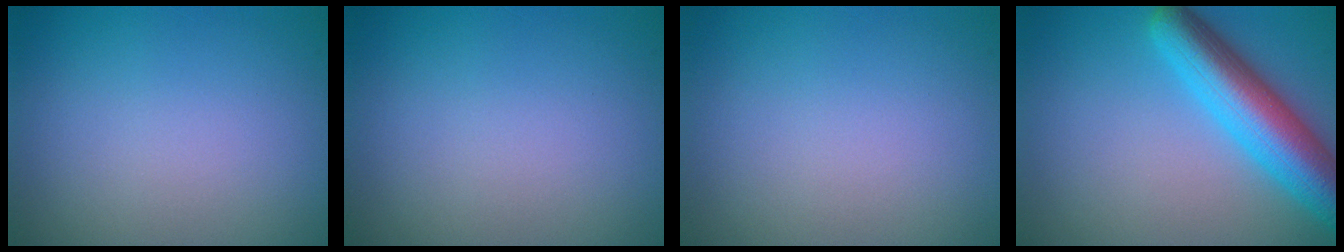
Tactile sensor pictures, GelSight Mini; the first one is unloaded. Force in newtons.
{"total": 0.0}
{"total": 0.0}
{"total": 7.5, "press": 7.5, "slide": 0.3}